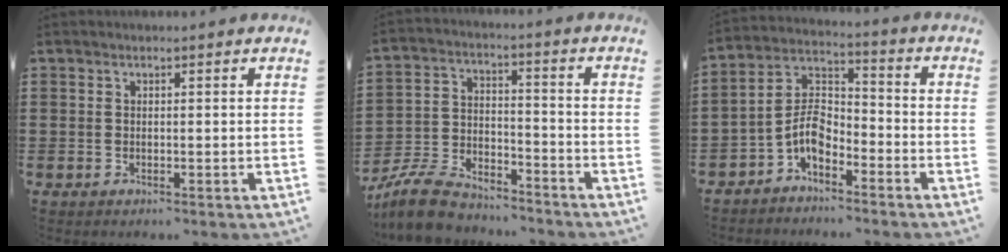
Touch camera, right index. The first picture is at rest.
{"total": 8.3, "force": [-7.7, 1.9, 2.4], "torque": [-0.062, 0.016, -0.152]}
{"total": 6.5, "force": [-3.6, 3.5, 4.1], "torque": [-0.103, 0.001, -0.078]}